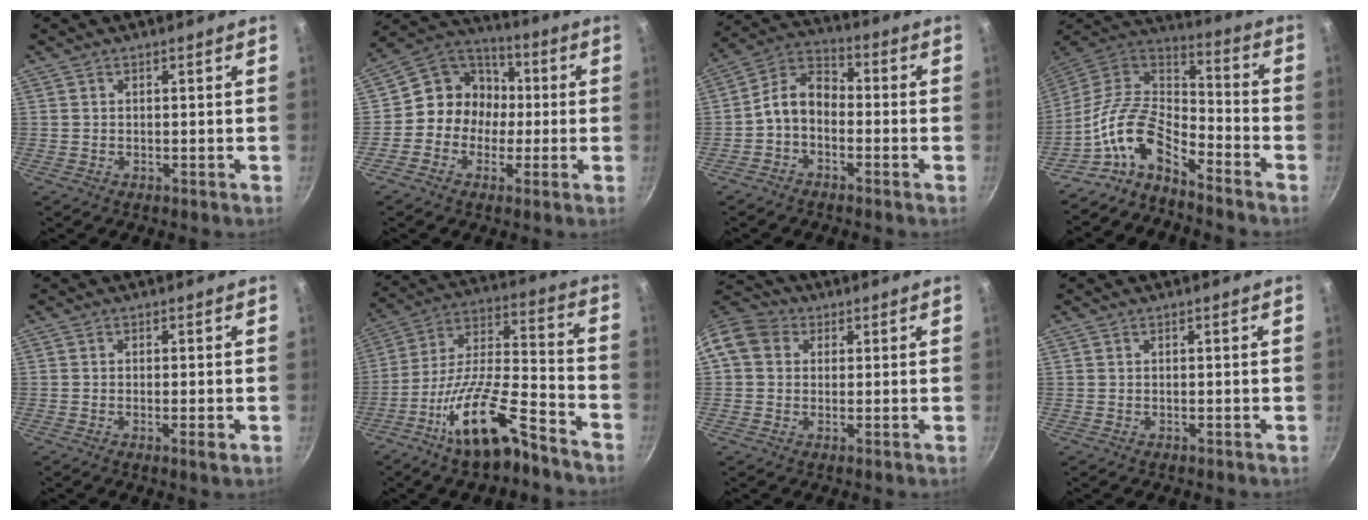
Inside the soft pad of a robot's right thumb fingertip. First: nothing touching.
{"total": 11.2, "force": [-0.8, 10.1, 4.8], "torque": [-0.028, 0.035, -0.034]}
{"total": 7.5, "force": [-2.2, 5.1, 5.0], "torque": [-0.080, 0.045, -0.060]}
{"total": 13.0, "force": [-8.8, 6.0, 7.6], "torque": [-0.131, 0.081, -0.201]}
{"total": 2.0, "force": [-0.6, 0.3, 1.9], "torque": [-0.039, -0.003, -0.014]}
{"total": 17.7, "force": [-11.0, 5.4, 12.7], "torque": [-0.214, 0.074, -0.203]}
{"total": 9.8, "force": [2.3, 8.2, 4.9], "torque": [-0.080, 0.020, 0.023]}
{"total": 0.0}